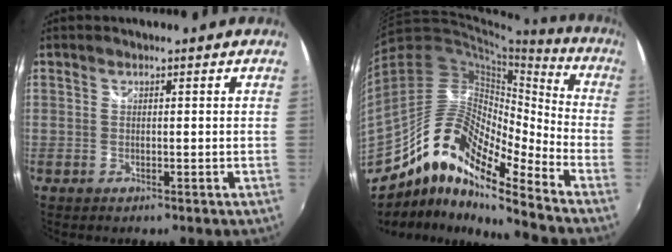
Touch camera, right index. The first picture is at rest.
{"total": 15.1, "force": [-10.4, 3.5, 10.4], "torque": [-0.173, 0.007, -0.215]}